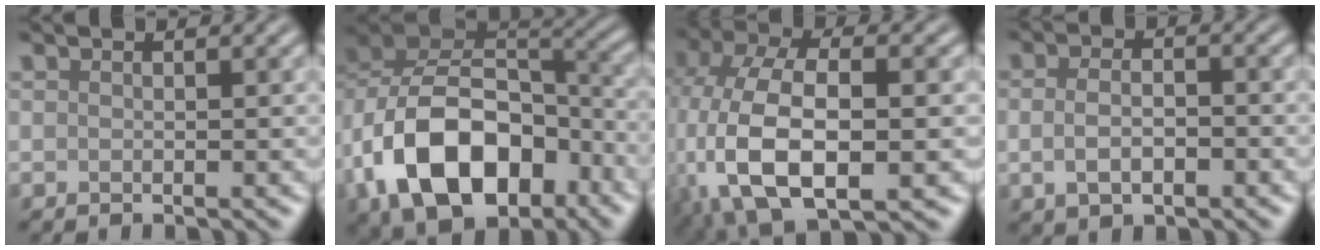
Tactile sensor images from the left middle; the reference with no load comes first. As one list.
[{"total": 14.0, "force": [-4.8, 9.4, 9.2], "torque": [-0.174, -0.001, -0.083]}, {"total": 12.0, "force": [-2.5, 6.6, 9.7], "torque": [-0.212, -0.013, -0.040]}, {"total": 3.4, "force": [-0.7, 2.0, 2.6], "torque": [-0.052, -0.005, -0.014]}]